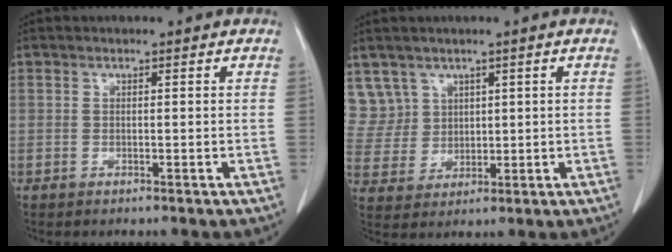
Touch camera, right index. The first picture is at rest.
{"total": 6.6, "force": [3.6, 5.5, -0.5], "torque": [0.013, 0.017, 0.081]}